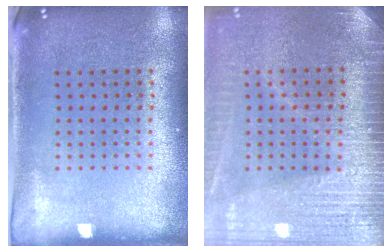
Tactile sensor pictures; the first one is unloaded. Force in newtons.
{"total": 3.5, "press": 3.0, "slide": 1.7}